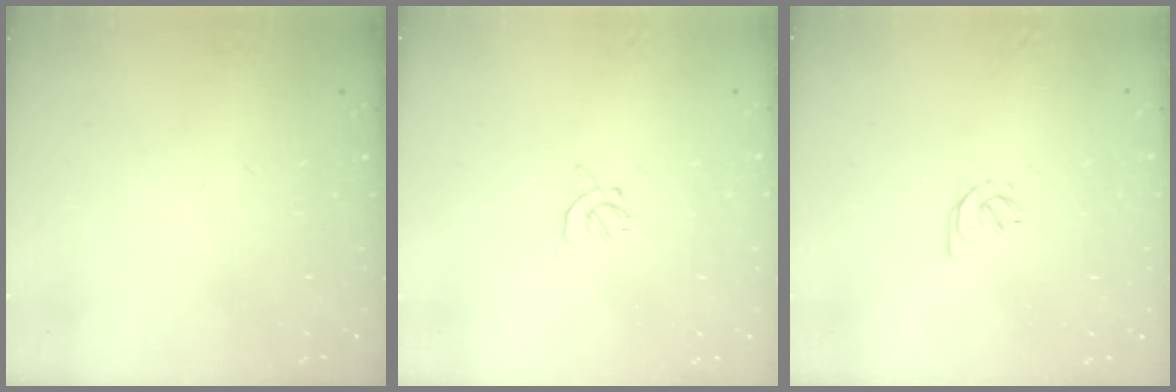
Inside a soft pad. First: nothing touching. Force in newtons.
{"total": 1.9, "press": 1.8, "slide": 0.5}
{"total": 2.4, "press": 2.3, "slide": 0.6}